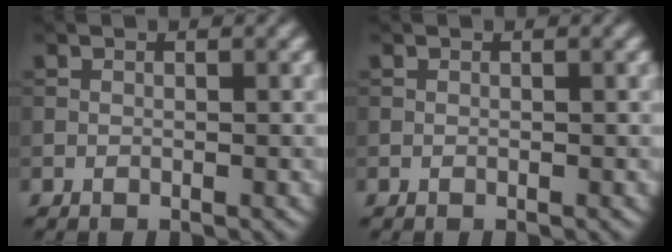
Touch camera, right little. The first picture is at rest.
{"total": 0.0}